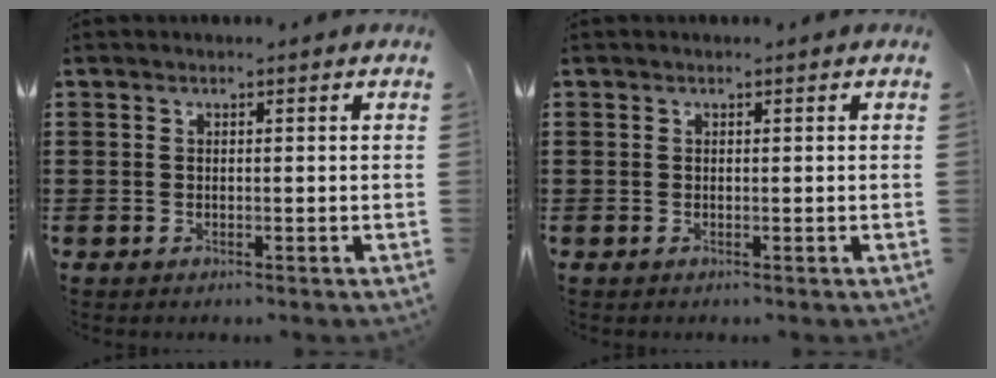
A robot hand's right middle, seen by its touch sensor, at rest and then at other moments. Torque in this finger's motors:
{"motor_torque": [0.10, 0.10, 0.00, 0.00]}